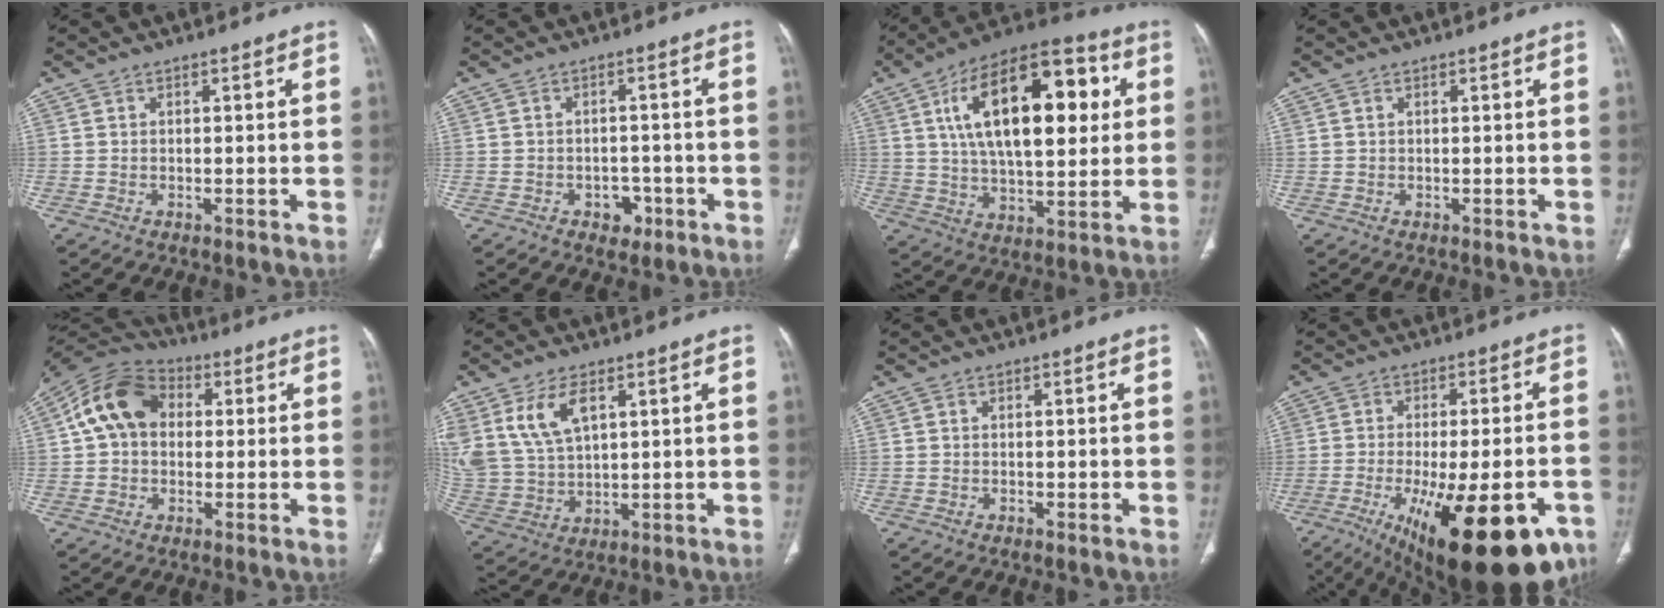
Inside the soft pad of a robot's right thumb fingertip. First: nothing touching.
{"total": 3.8, "force": [-1.8, 2.8, 1.7], "torque": [-0.004, 0.013, -0.020]}
{"total": 24.8, "force": [6.3, 11.9, 20.8], "torque": [-0.315, 0.006, 0.095]}
{"total": 0.0}
{"total": 13.1, "force": [2.3, 9.9, 8.3], "torque": [-0.137, 0.027, 0.026]}
{"total": 11.2, "force": [5.1, 6.2, 7.7], "torque": [-0.158, -0.012, 0.116]}
{"total": 0.5, "force": [-0.1, 0.4, 0.3], "torque": [-0.005, 0.000, -0.002]}
{"total": 25.6, "force": [-12.2, 9.4, 20.5], "torque": [-0.257, 0.013, -0.165]}